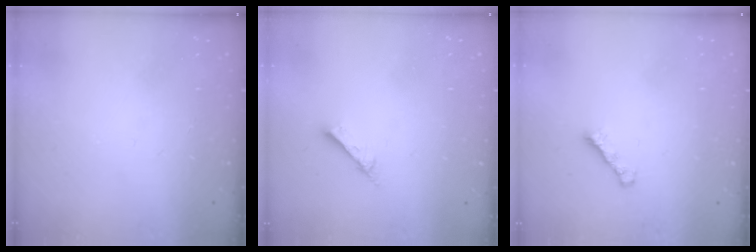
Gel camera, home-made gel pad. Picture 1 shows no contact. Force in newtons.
{"total": 2.6, "press": 2.6, "slide": 0.1}
{"total": 1.6, "press": 1.4, "slide": 0.6}